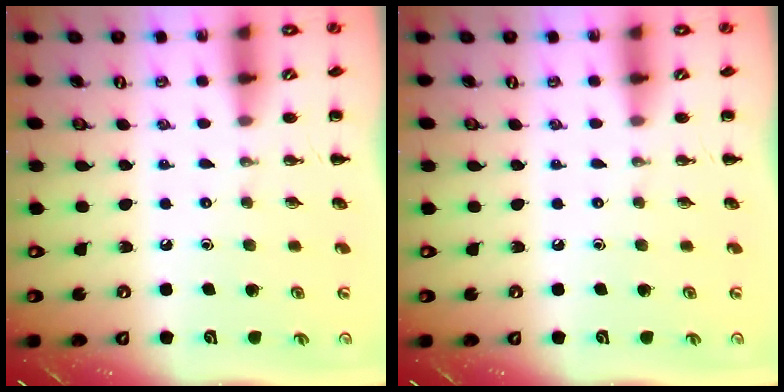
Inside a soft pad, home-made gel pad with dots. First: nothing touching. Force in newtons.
{"total": 0.0}